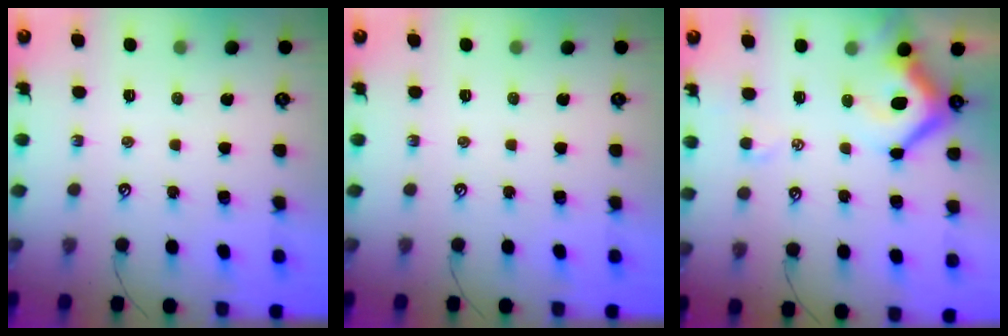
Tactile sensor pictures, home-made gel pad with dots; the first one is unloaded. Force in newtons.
{"total": 0.0}
{"total": 7.1, "press": 6.9, "slide": 1.5}